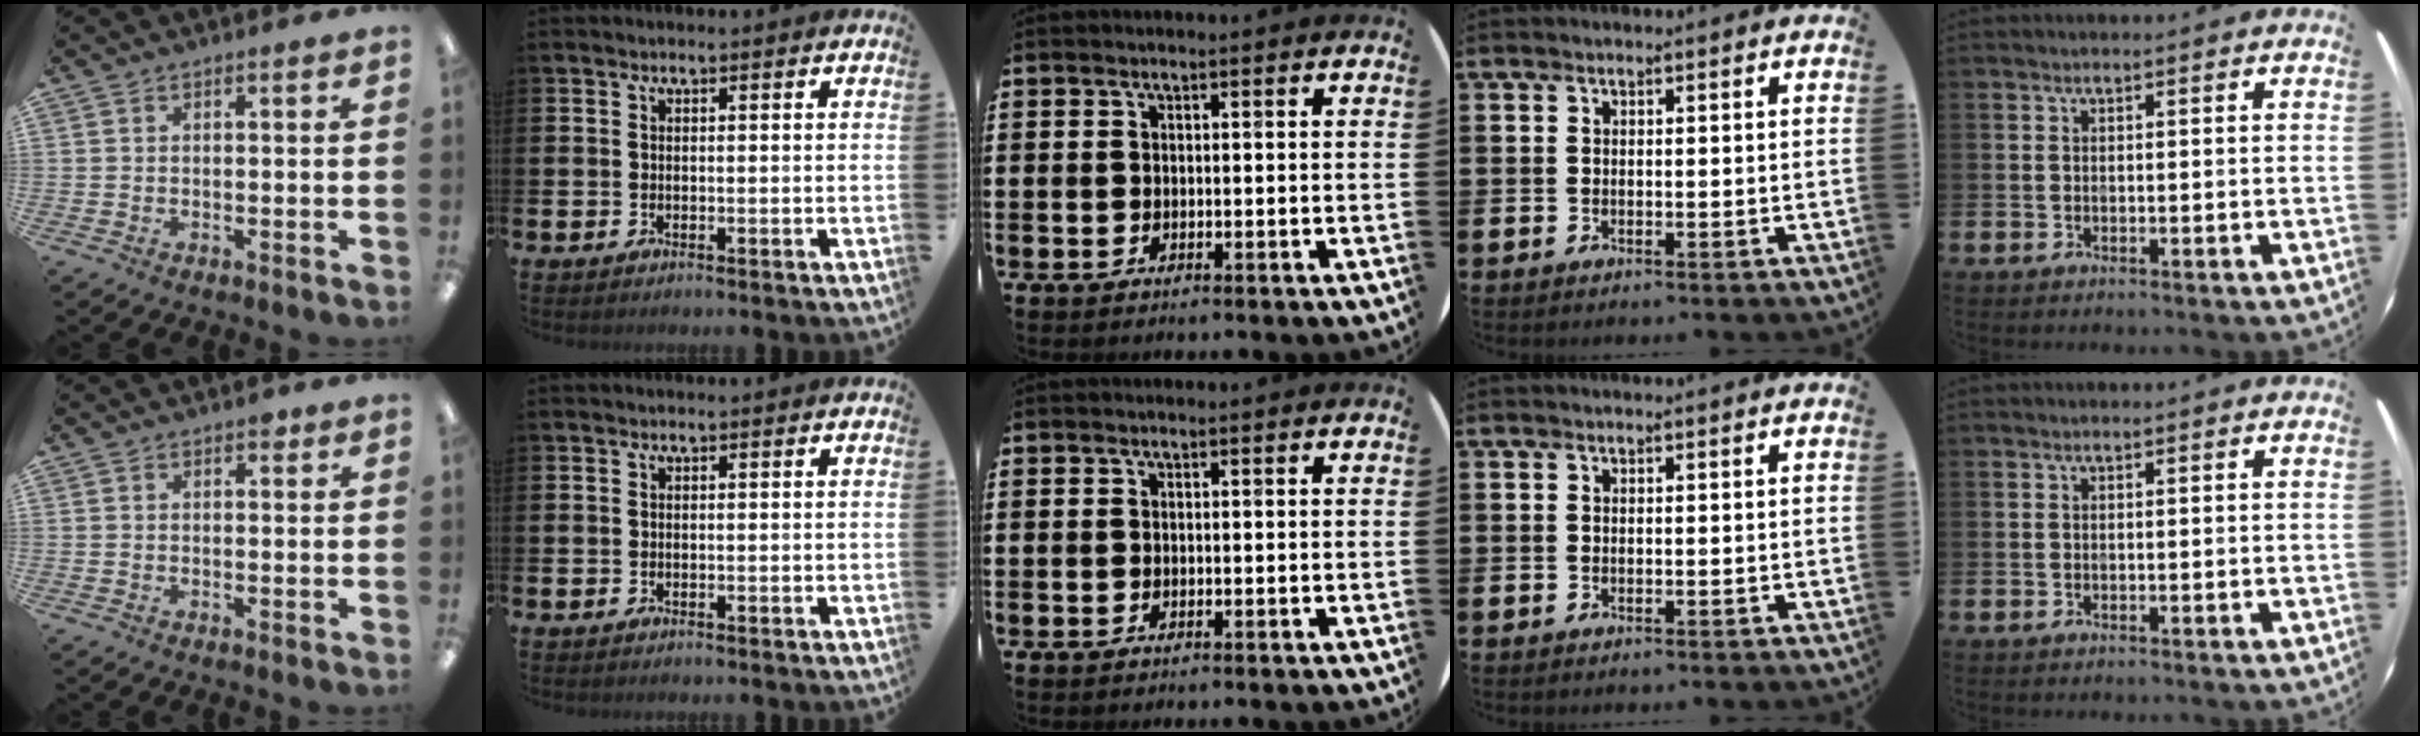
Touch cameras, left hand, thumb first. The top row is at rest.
{"thumb": {"total": 1.5, "force": [0.8, 0.9, 0.9], "torque": [-0.011, 0.000, 0.012]}}